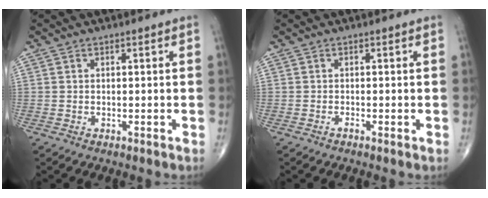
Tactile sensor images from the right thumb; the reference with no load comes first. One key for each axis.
{"total": 0.5, "fx": -0.3, "fy": -0.1, "fz": 0.4, "tx": -0.002, "ty": 0.000, "tz": -0.009}